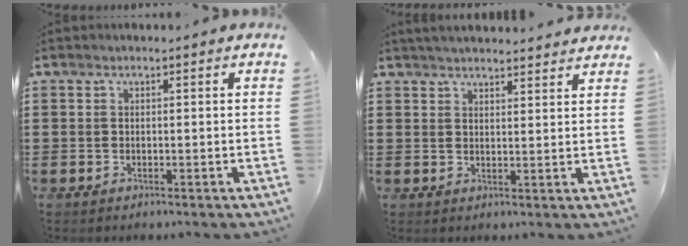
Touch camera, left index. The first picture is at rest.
{"total": 3.0, "force": [2.9, -0.1, 0.5], "torque": [-0.018, -0.006, 0.055]}